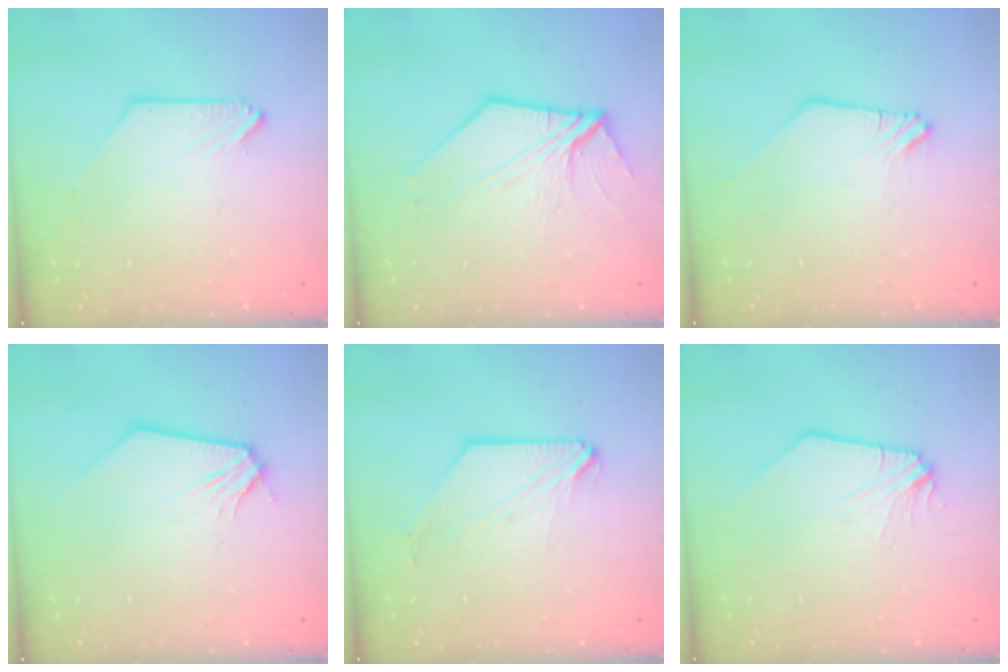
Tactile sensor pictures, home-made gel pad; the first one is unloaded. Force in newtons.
{"total": 8.3, "press": 8.3, "slide": 1.1}
{"total": 0.0}
{"total": 0.0}
{"total": 0.6, "press": 0.5, "slide": 0.2}
{"total": 0.0}